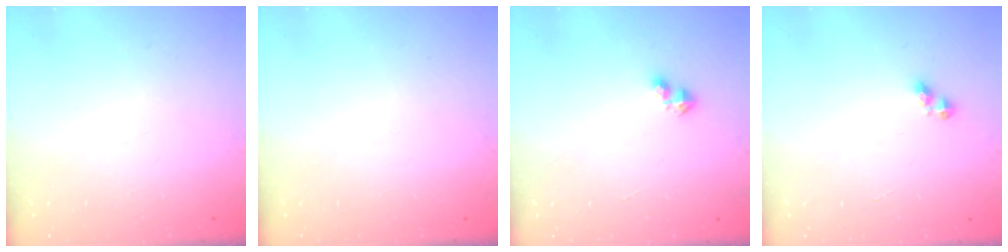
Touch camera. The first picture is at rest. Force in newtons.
{"total": 0.0}
{"total": 3.3, "press": 3.3, "slide": 0.5}
{"total": 4.0, "press": 3.9, "slide": 0.6}